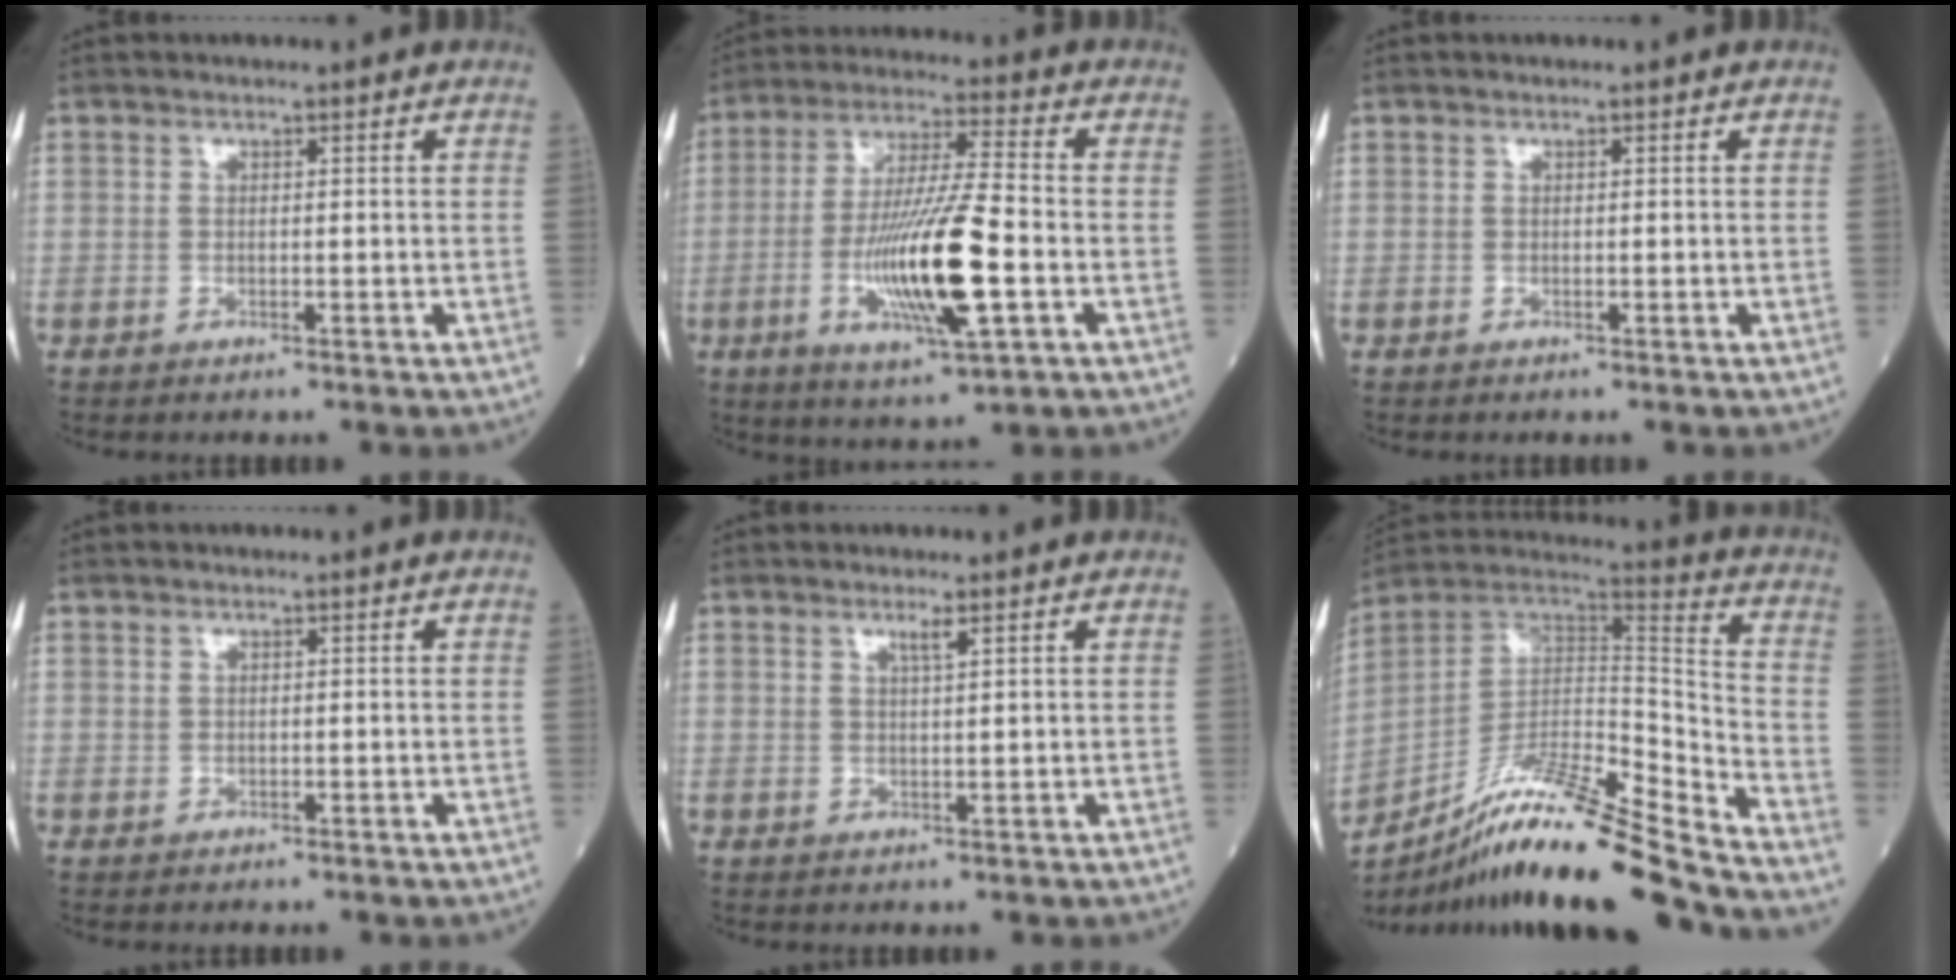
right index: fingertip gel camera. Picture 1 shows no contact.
{"total": 15.2, "force": [-3.7, 1.4, 14.7], "torque": [-0.281, -0.013, -0.065]}
{"total": 0.0}
{"total": 0.0}
{"total": 1.5, "force": [0.9, -0.2, 1.1], "torque": [-0.024, -0.003, 0.017]}
{"total": 22.4, "force": [-17.8, 0.7, 13.6], "torque": [-0.246, -0.004, -0.320]}